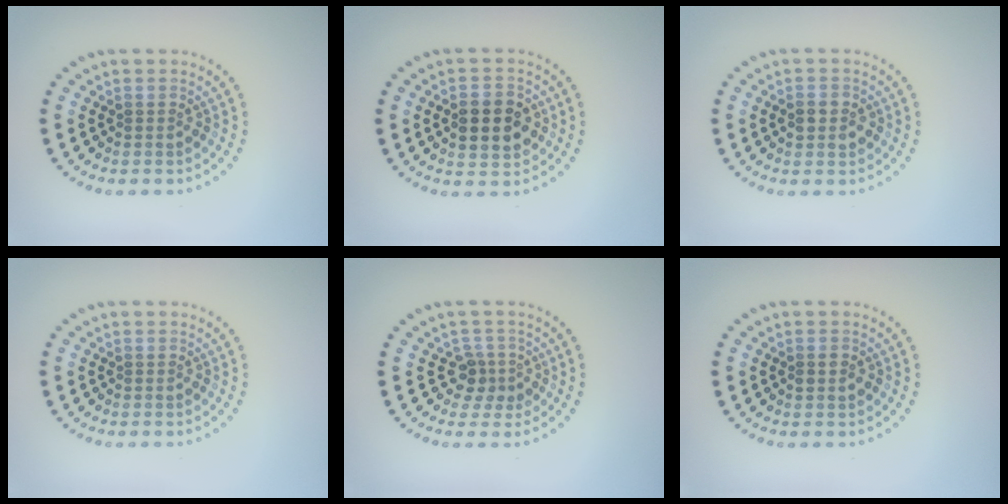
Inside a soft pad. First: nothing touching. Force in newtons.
{"total": 4.6, "press": 4.6, "slide": 0.2}
{"total": 1.9, "press": 1.9, "slide": 0.2}
{"total": 0.0}
{"total": 2.4, "press": 1.8, "slide": 1.6}
{"total": 1.1, "press": 1.1, "slide": 0.2}